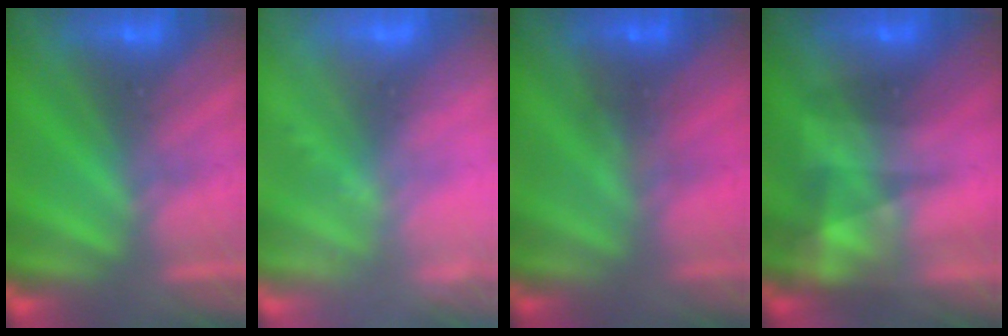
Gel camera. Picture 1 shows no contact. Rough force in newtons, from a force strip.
{"total": 2.3}
{"total": 1.2}
{"total": 4.7}